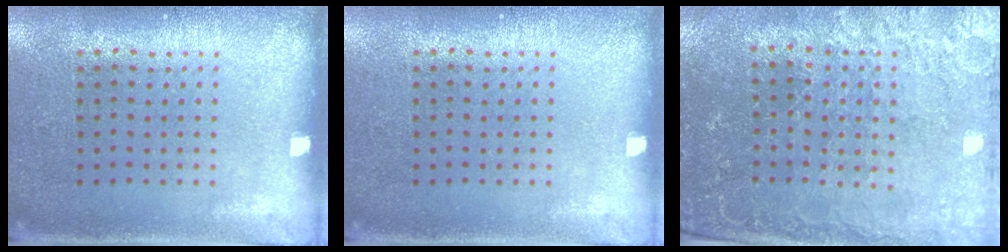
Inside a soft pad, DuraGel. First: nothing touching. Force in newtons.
{"total": 0.0}
{"total": 1.5, "press": 1.4, "slide": 0.5}